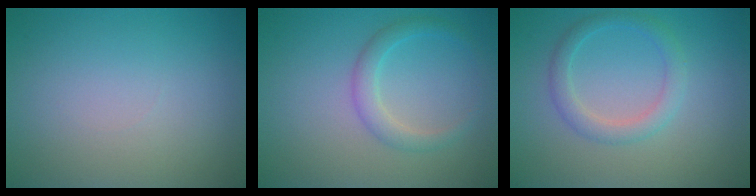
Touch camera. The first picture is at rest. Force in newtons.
{"total": 2.2, "press": 2.2, "slide": 0.1}
{"total": 2.4, "press": 2.4, "slide": 0.1}